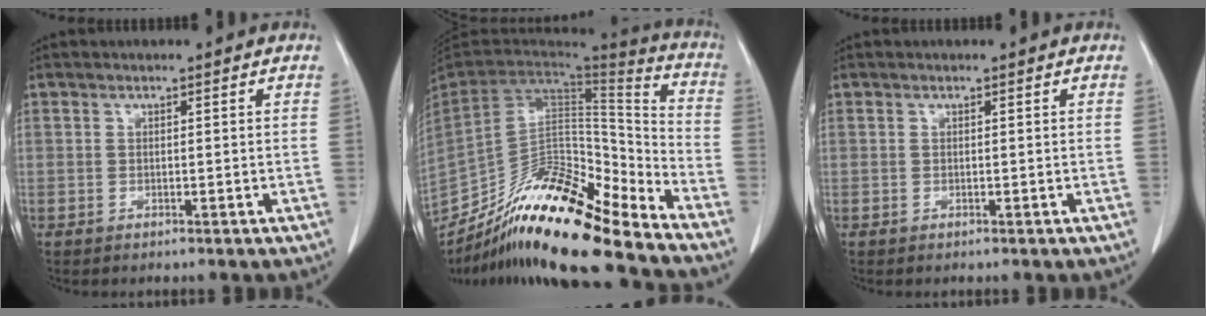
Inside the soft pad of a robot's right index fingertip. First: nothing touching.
{"total": 21.9, "force": [-16.9, 3.4, 13.5], "torque": [-0.252, -0.008, -0.305]}
{"total": 0.0}